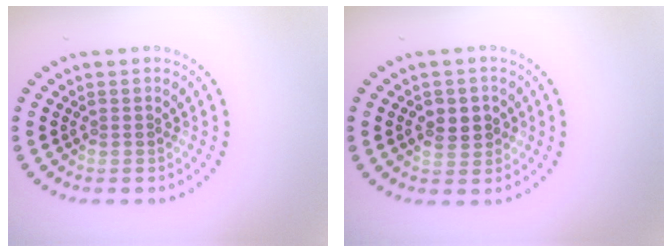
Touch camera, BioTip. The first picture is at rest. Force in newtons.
{"total": 2.6, "press": 2.5, "slide": 0.3}